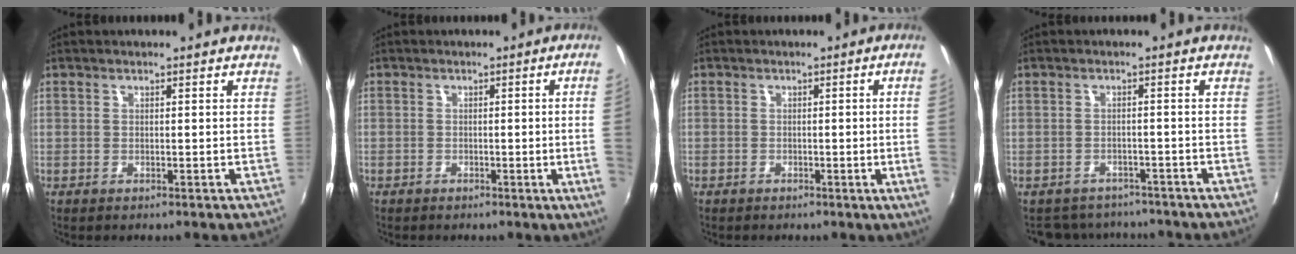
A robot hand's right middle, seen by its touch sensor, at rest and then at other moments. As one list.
[{"total": 5.9, "force": [-0.2, -1.7, 5.6], "torque": [-0.077, -0.012, 0.000]}, {"total": 5.3, "force": [-0.1, -1.8, 5.0], "torque": [-0.074, -0.010, 0.002]}, {"total": 8.2, "force": [-7.3, 3.4, 1.7], "torque": [-0.045, 0.005, -0.101]}]